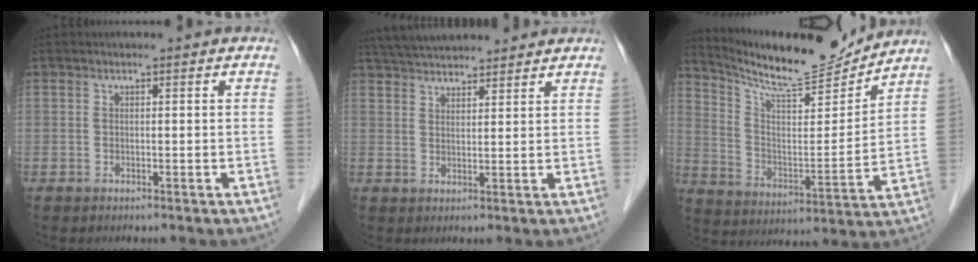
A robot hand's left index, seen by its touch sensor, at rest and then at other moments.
{"total": 10.3, "force": [9.5, 1.9, 3.6], "torque": [-0.063, 0.038, 0.152]}
{"total": 15.6, "force": [14.9, 0.7, 4.6], "torque": [-0.093, -0.015, 0.249]}